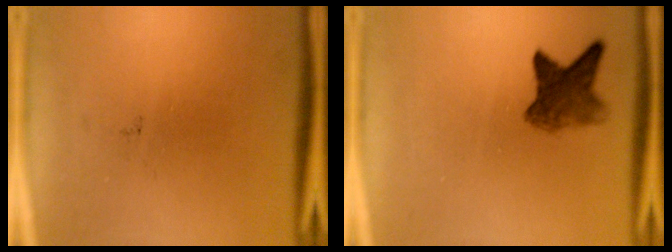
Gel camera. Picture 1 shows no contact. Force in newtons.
{"total": 5.2}